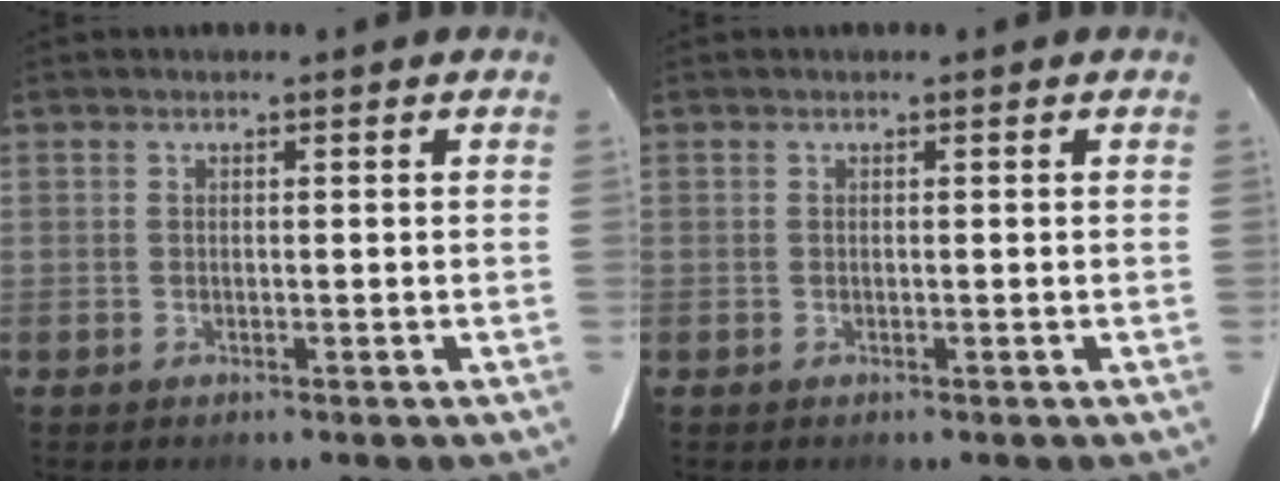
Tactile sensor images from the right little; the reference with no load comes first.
{"total": 0.0}